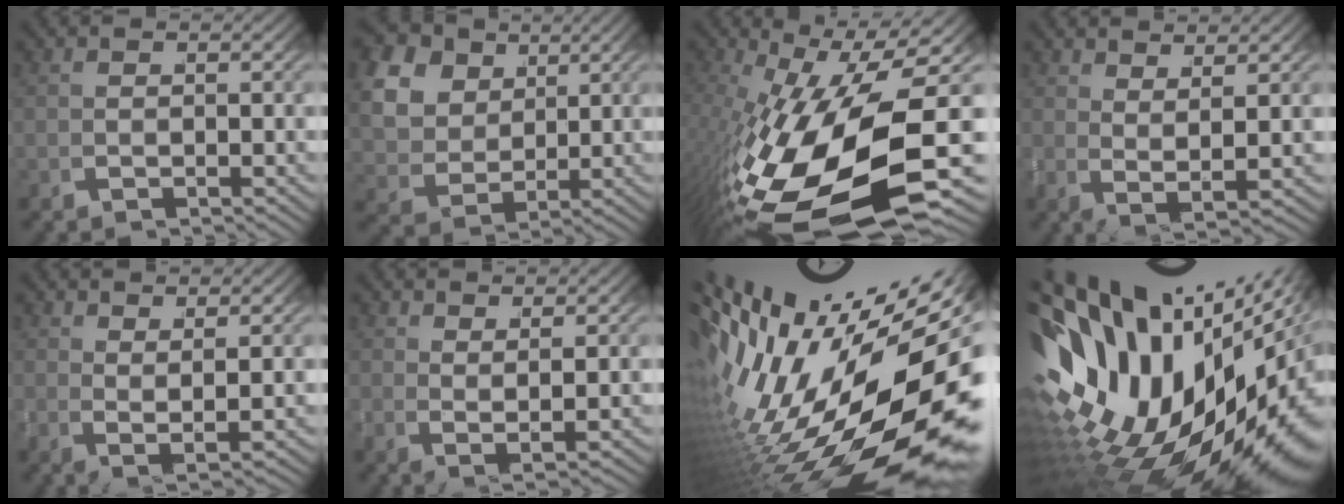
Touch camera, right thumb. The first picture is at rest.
{"total": 10.9, "force": [2.8, 8.8, 5.8], "torque": [-0.145, -0.016, 0.044]}
{"total": 19.9, "force": [-1.8, 10.7, 16.7], "torque": [-0.327, -0.067, 0.014]}
{"total": 3.7, "force": [2.7, 0.5, 2.5], "torque": [-0.041, 0.000, 0.052]}
{"total": 3.1, "force": [2.6, 0.0, 1.7], "torque": [-0.024, 0.002, 0.050]}
{"total": 2.8, "force": [2.4, -0.2, 1.4], "torque": [-0.018, 0.002, 0.048]}
{"total": 24.4, "force": [-0.8, 14.1, 19.9], "torque": [-0.327, -0.038, 0.016]}
{"total": 27.0, "force": [-0.5, 17.6, 20.5], "torque": [-0.375, -0.024, 0.003]}